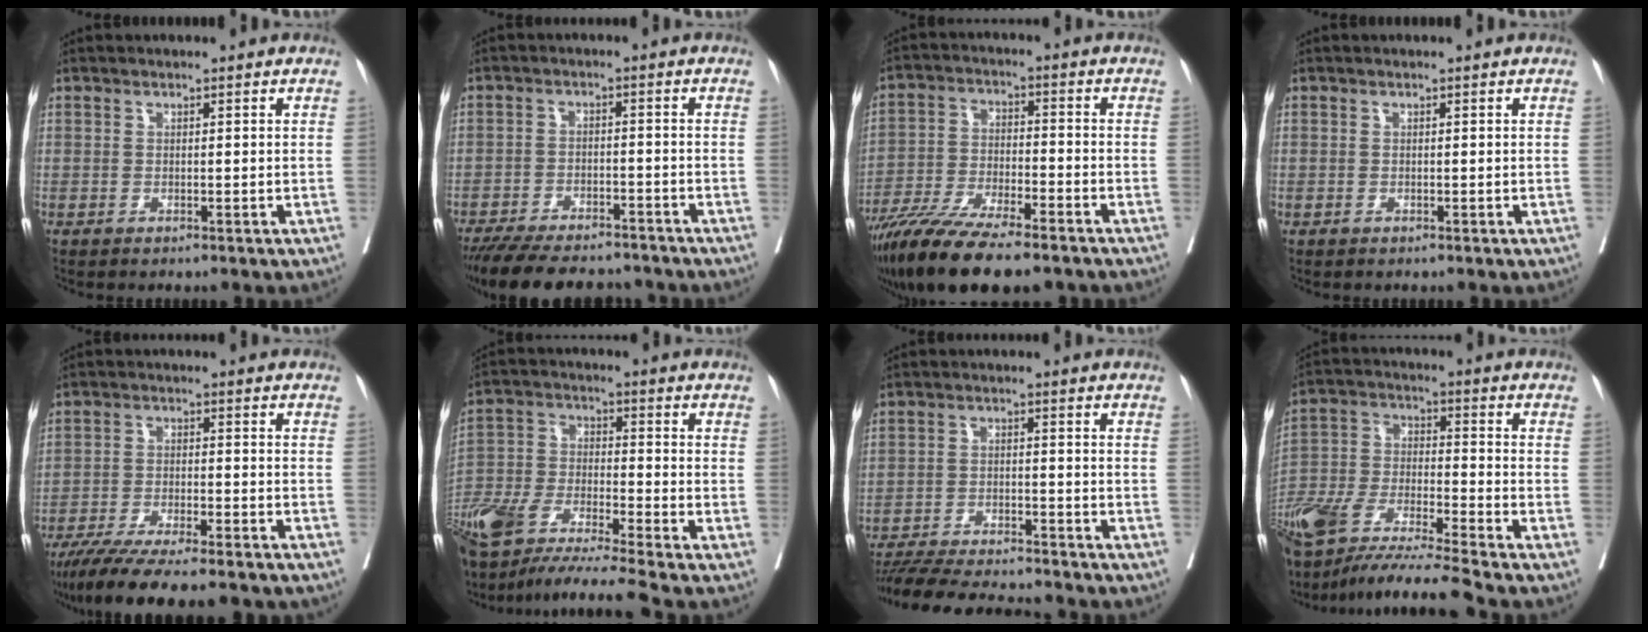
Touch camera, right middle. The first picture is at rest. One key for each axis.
{"total": 15.1, "fx": -13.2, "fy": 4.1, "fz": 6.0, "tx": -0.122, "ty": -0.010, "tz": -0.190}
{"total": 15.9, "fx": -12.4, "fy": 2.8, "fz": 9.5, "tx": -0.182, "ty": -0.038, "tz": -0.214}
{"total": 0.5, "fx": -0.2, "fy": 0.5, "fz": -0.1, "tx": 0.004, "ty": 0.005, "tz": -0.007}
{"total": 15.6, "fx": -13.3, "fy": 1.6, "fz": 8.1, "tx": -0.131, "ty": -0.031, "tz": -0.204}
{"total": 16.8, "fx": -14.4, "fy": -0.3, "fz": 8.7, "tx": -0.196, "ty": -0.026, "tz": -0.269}
{"total": 14.3, "fx": -13.2, "fy": 1.3, "fz": 5.2, "tx": -0.087, "ty": -0.014, "tz": -0.203}
{"total": 17.3, "fx": -14.9, "fy": -0.3, "fz": 8.8, "tx": -0.203, "ty": -0.018, "tz": -0.281}